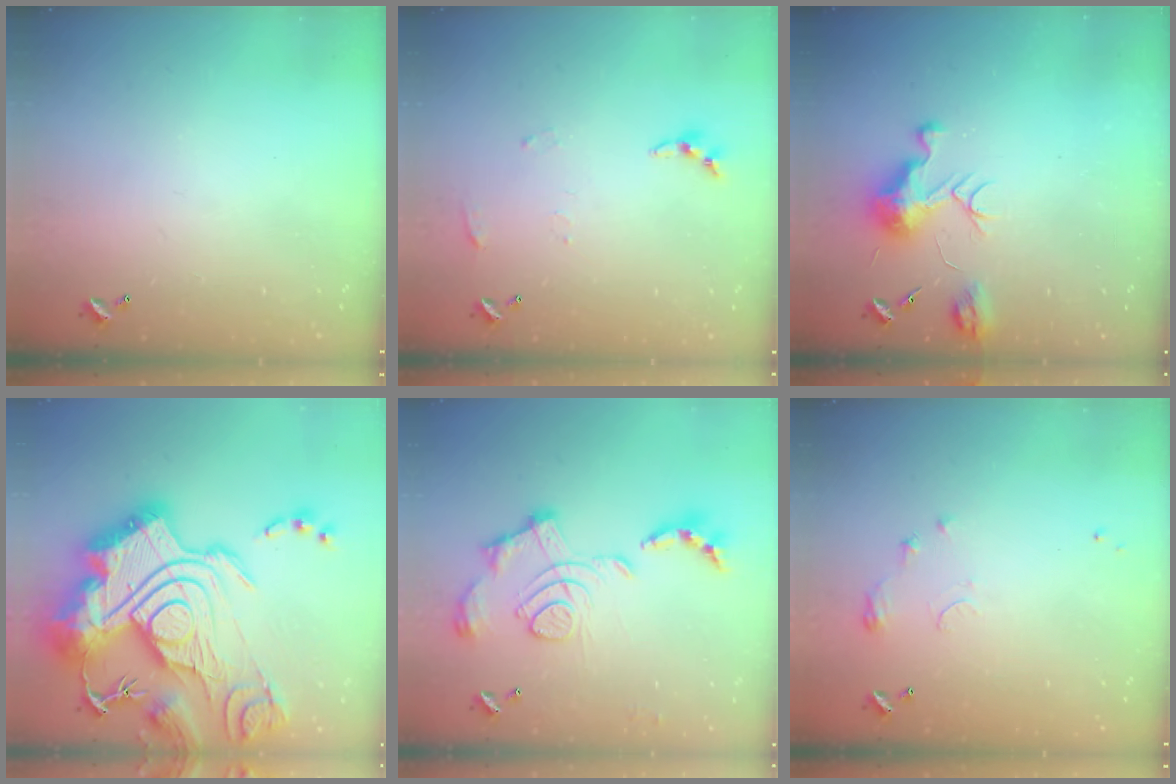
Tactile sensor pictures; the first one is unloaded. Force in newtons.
{"total": 4.9, "press": 4.8, "slide": 0.5}
{"total": 10.0, "press": 10.0, "slide": 0.6}
{"total": 5.0, "press": 4.1, "slide": 2.9}
{"total": 2.1, "press": 1.4, "slide": 1.5}
{"total": 6.3, "press": 6.3, "slide": 0.8}